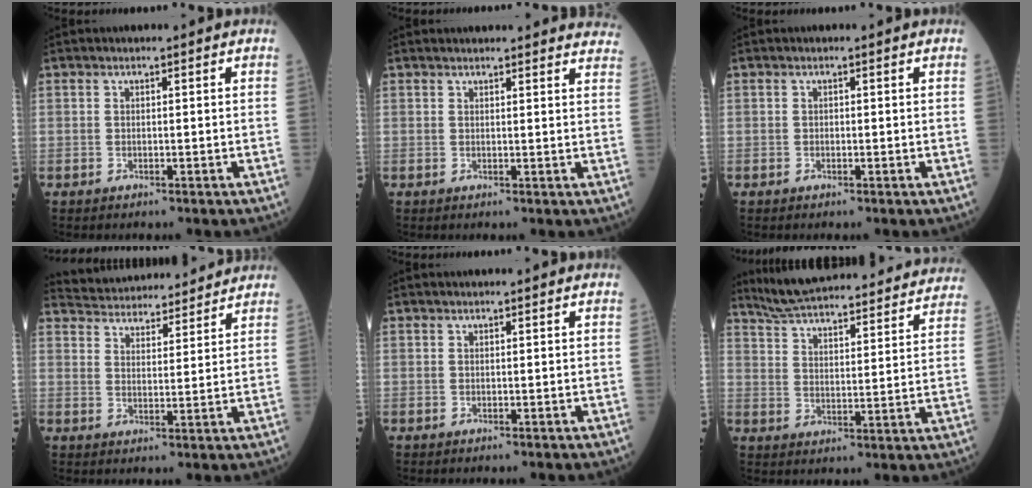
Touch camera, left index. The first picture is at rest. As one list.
[{"total": 17.4, "force": [16.6, 3.0, 4.0], "torque": [-0.035, -0.015, 0.177]}, {"total": 0.0}, {"total": 12.9, "force": [12.4, 2.3, 2.5], "torque": [-0.038, 0.031, 0.178]}, {"total": 1.6, "force": [1.6, 0.1, 0.5], "torque": [-0.009, 0.017, 0.021]}, {"total": 30.9, "force": [28.6, 4.3, 10.8], "torque": [-0.175, -0.041, 0.367]}]